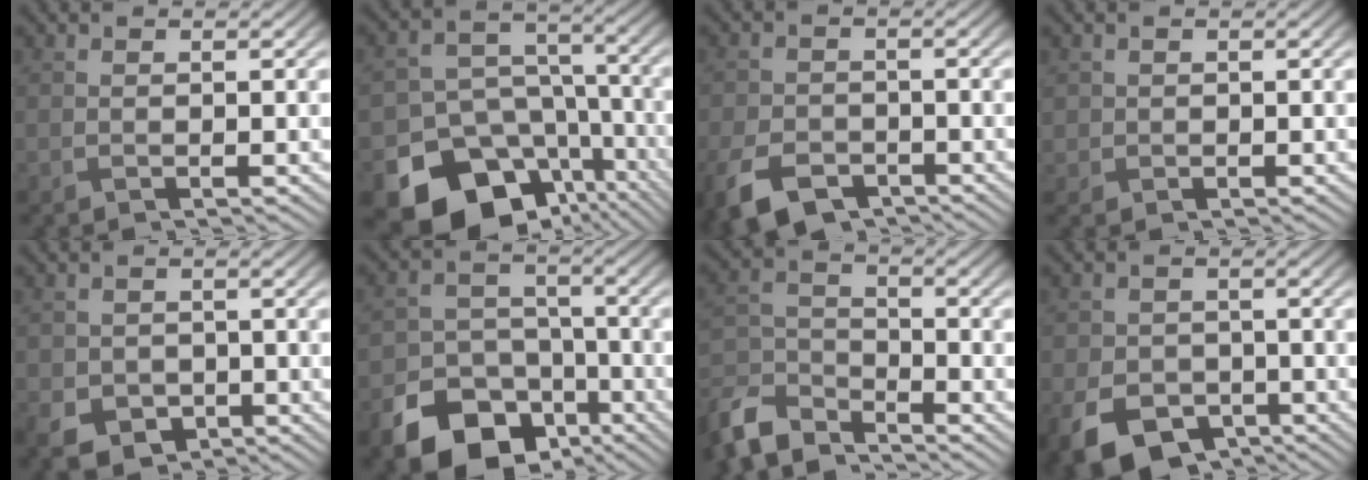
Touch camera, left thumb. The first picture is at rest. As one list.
[{"total": 18.7, "force": [-10.2, 13.9, 7.2], "torque": [-0.132, -0.064, -0.148]}, {"total": 7.1, "force": [-4.3, 4.2, 3.7], "torque": [-0.090, -0.021, -0.079]}, {"total": 1.2, "force": [0.3, 1.2, -0.1], "torque": [0.001, -0.005, 0.002]}, {"total": 4.9, "force": [-1.8, 4.1, 1.9], "torque": [-0.045, -0.018, -0.033]}, {"total": 15.2, "force": [-9.4, 10.2, 6.1], "torque": [-0.143, -0.051, -0.145]}, {"total": 8.3, "force": [-7.4, 2.7, 2.8], "torque": [-0.070, -0.008, -0.163]}, {"total": 8.7, "force": [-4.4, 6.2, 4.2], "torque": [-0.093, -0.033, -0.076]}]